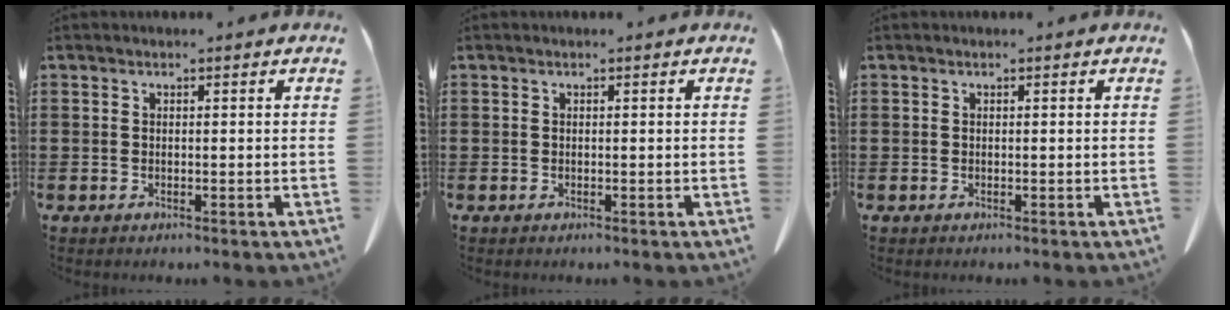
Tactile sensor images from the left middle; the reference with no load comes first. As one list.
[{"total": 0.0}, {"total": 0.0}]